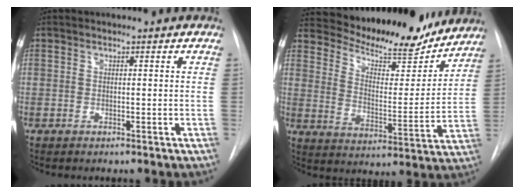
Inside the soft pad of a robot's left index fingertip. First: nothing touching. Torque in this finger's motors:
{"motor_torque": [-0.29, -0.81, 0.59, 0.12]}